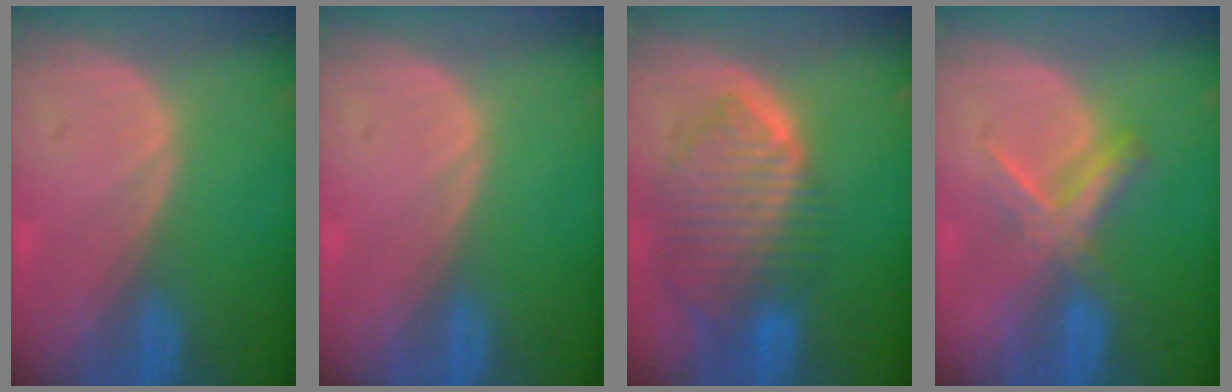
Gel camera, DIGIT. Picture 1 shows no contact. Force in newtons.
{"total": 0.0}
{"total": 9.9, "press": 8.4, "slide": 5.2}
{"total": 5.5, "press": 5.4, "slide": 1.1}